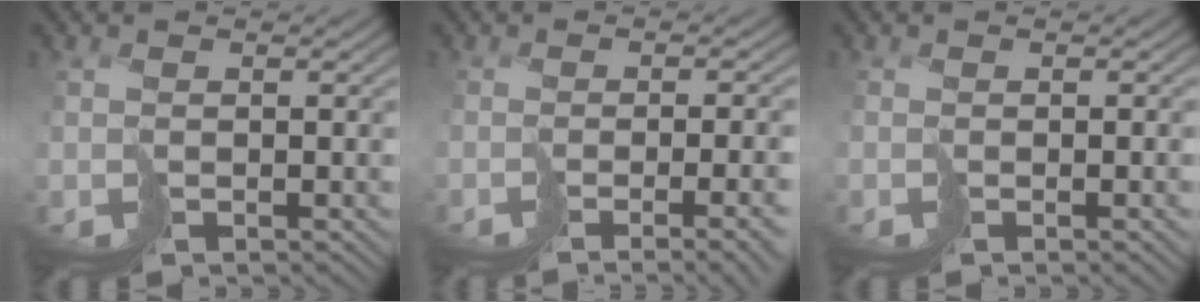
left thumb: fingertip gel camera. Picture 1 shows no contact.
{"total": 6.0, "force": [-3.1, 1.1, 5.0], "torque": [-0.043, -0.018, -0.026]}
{"total": 0.8, "force": [-0.6, -0.4, 0.3], "torque": [-0.001, 0.003, -0.009]}